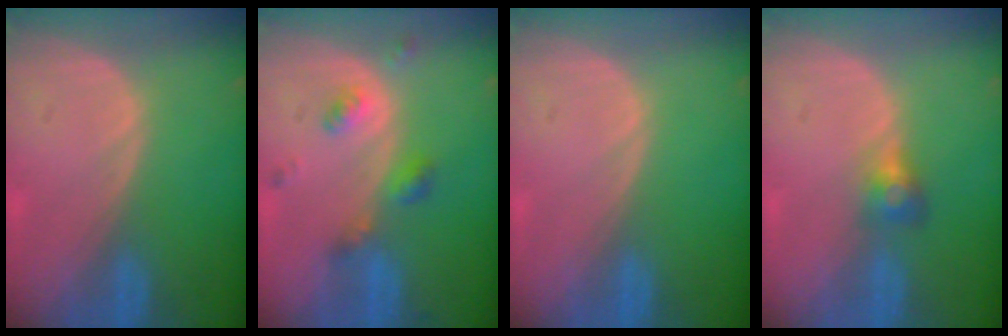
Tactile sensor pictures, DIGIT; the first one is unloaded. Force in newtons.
{"total": 4.9, "press": 4.4, "slide": 2.3}
{"total": 0.0}
{"total": 2.8, "press": 2.7, "slide": 0.9}